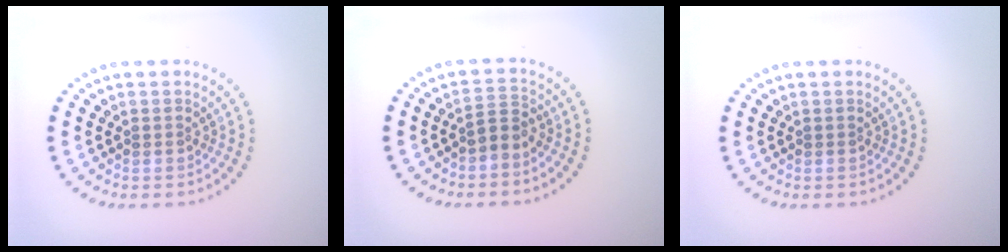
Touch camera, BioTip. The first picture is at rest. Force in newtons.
{"total": 1.8, "press": 1.3, "slide": 1.2}
{"total": 0.0}